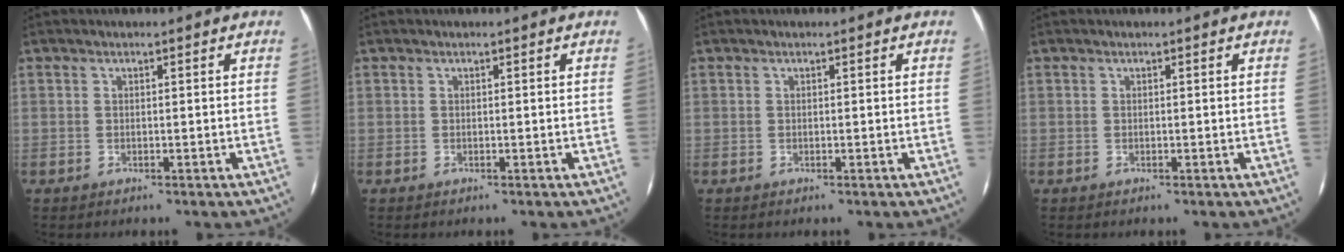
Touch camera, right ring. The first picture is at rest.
{"total": 0.0}
{"total": 0.0}
{"total": 0.0}